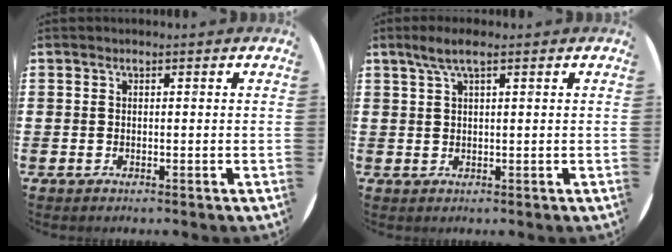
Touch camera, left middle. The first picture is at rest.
{"total": 3.0, "force": [1.8, 0.4, 2.4], "torque": [-0.050, 0.005, 0.031]}